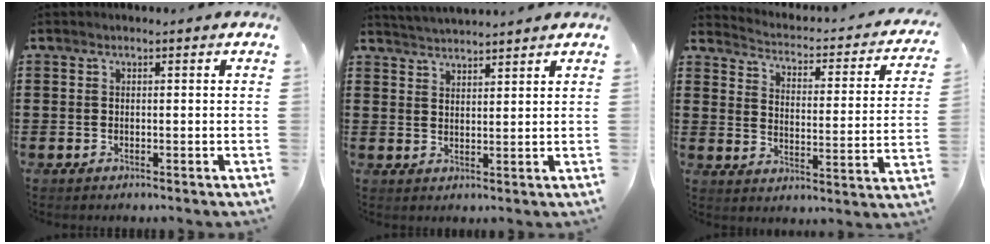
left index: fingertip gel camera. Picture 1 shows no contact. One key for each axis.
{"total": 2.8, "fx": 2.7, "fy": -0.5, "fz": -0.2, "tx": -0.005, "ty": -0.009, "tz": 0.051}
{"total": 2.0, "fx": 1.9, "fy": 0.2, "fz": 0.6, "tx": -0.031, "ty": -0.026, "tz": 0.019}